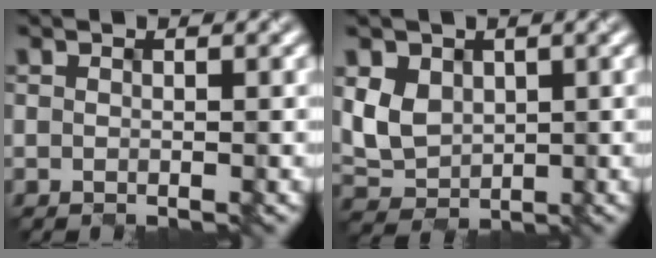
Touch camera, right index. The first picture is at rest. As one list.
[{"total": 4.0, "force": [0.6, 3.2, 2.2], "torque": [-0.050, 0.000, 0.010]}]